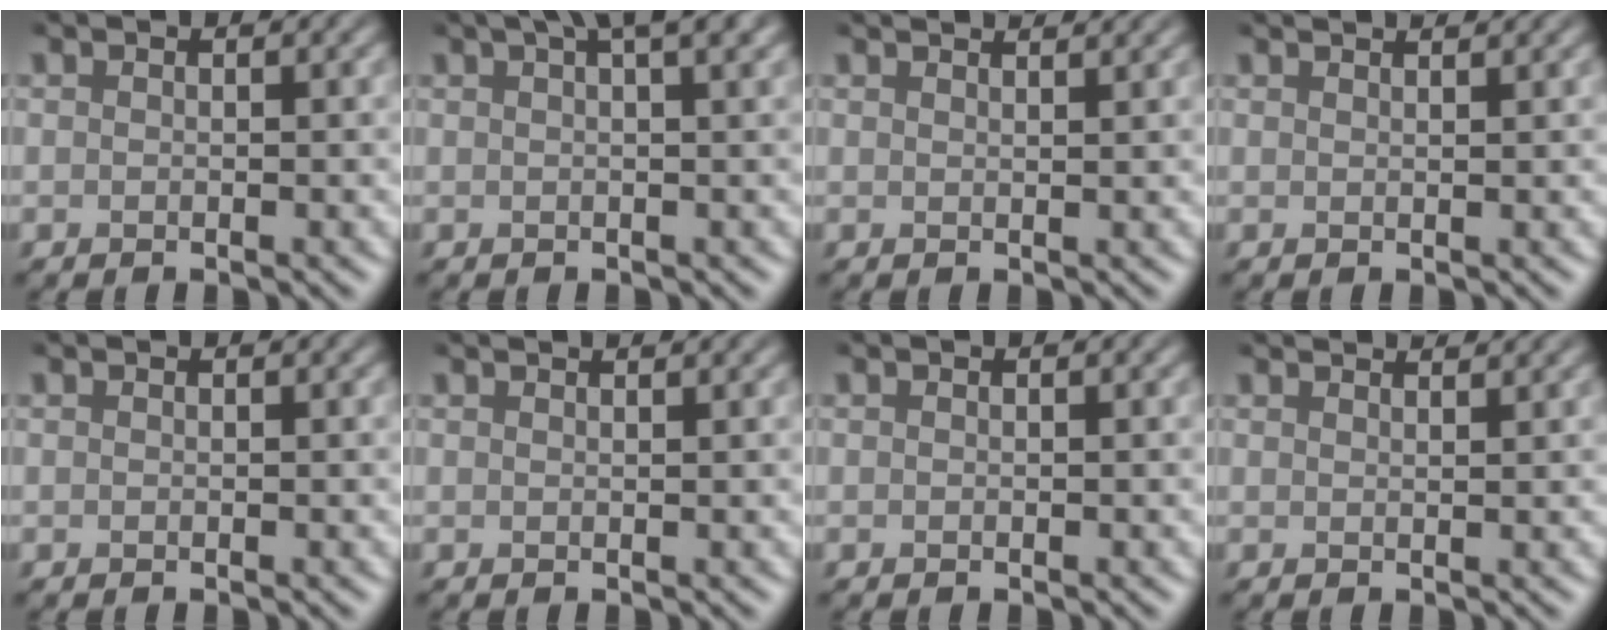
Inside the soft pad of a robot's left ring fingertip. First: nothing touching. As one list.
[{"total": 4.5, "force": [2.7, 0.8, 3.5], "torque": [-0.043, 0.015, 0.028]}, {"total": 3.2, "force": [2.7, 0.9, 1.4], "torque": [0.000, 0.013, 0.007]}, {"total": 2.9, "force": [2.4, 1.0, 1.4], "torque": [-0.001, 0.011, 0.001]}, {"total": 0.0}, {"total": 2.1, "force": [1.7, 0.7, 1.0], "torque": [-0.001, 0.003, 0.001]}, {"total": 0.0}, {"total": 3.3, "force": [3.0, 0.8, 1.3], "torque": [-0.001, 0.011, 0.014]}]